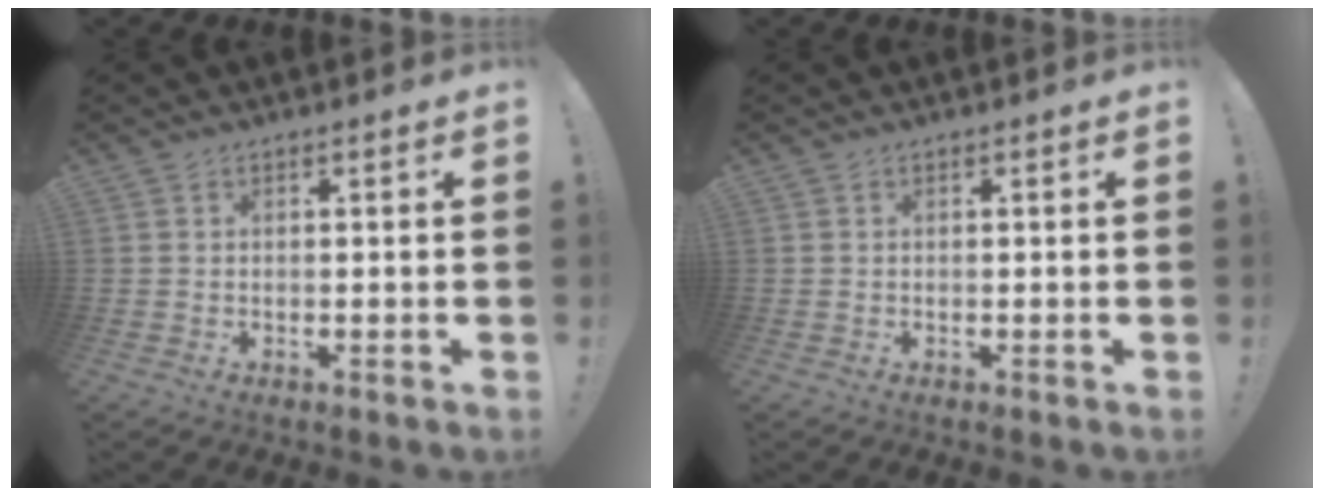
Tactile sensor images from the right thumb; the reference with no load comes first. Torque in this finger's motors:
{"motor_torque": [-0.02, 0.02, 0.00, 0.00, 0.00]}